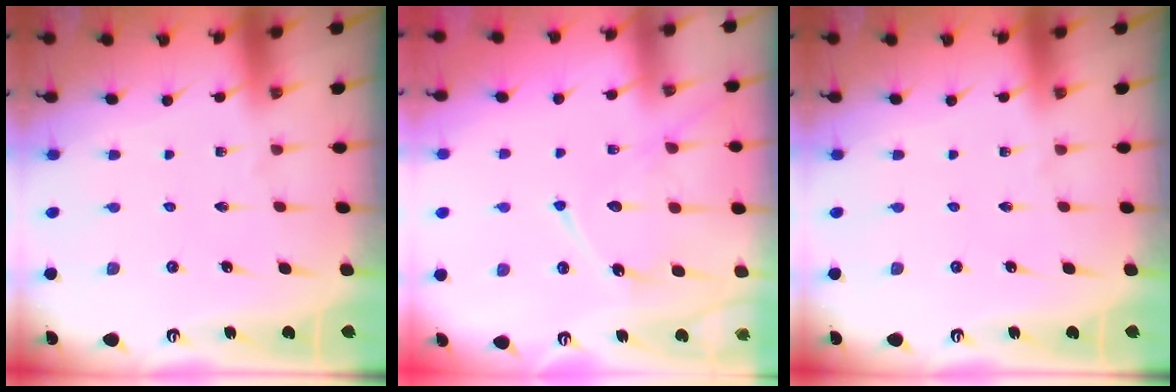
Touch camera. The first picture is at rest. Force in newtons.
{"total": 12.3, "press": 12.2, "slide": 1.1}
{"total": 0.0}